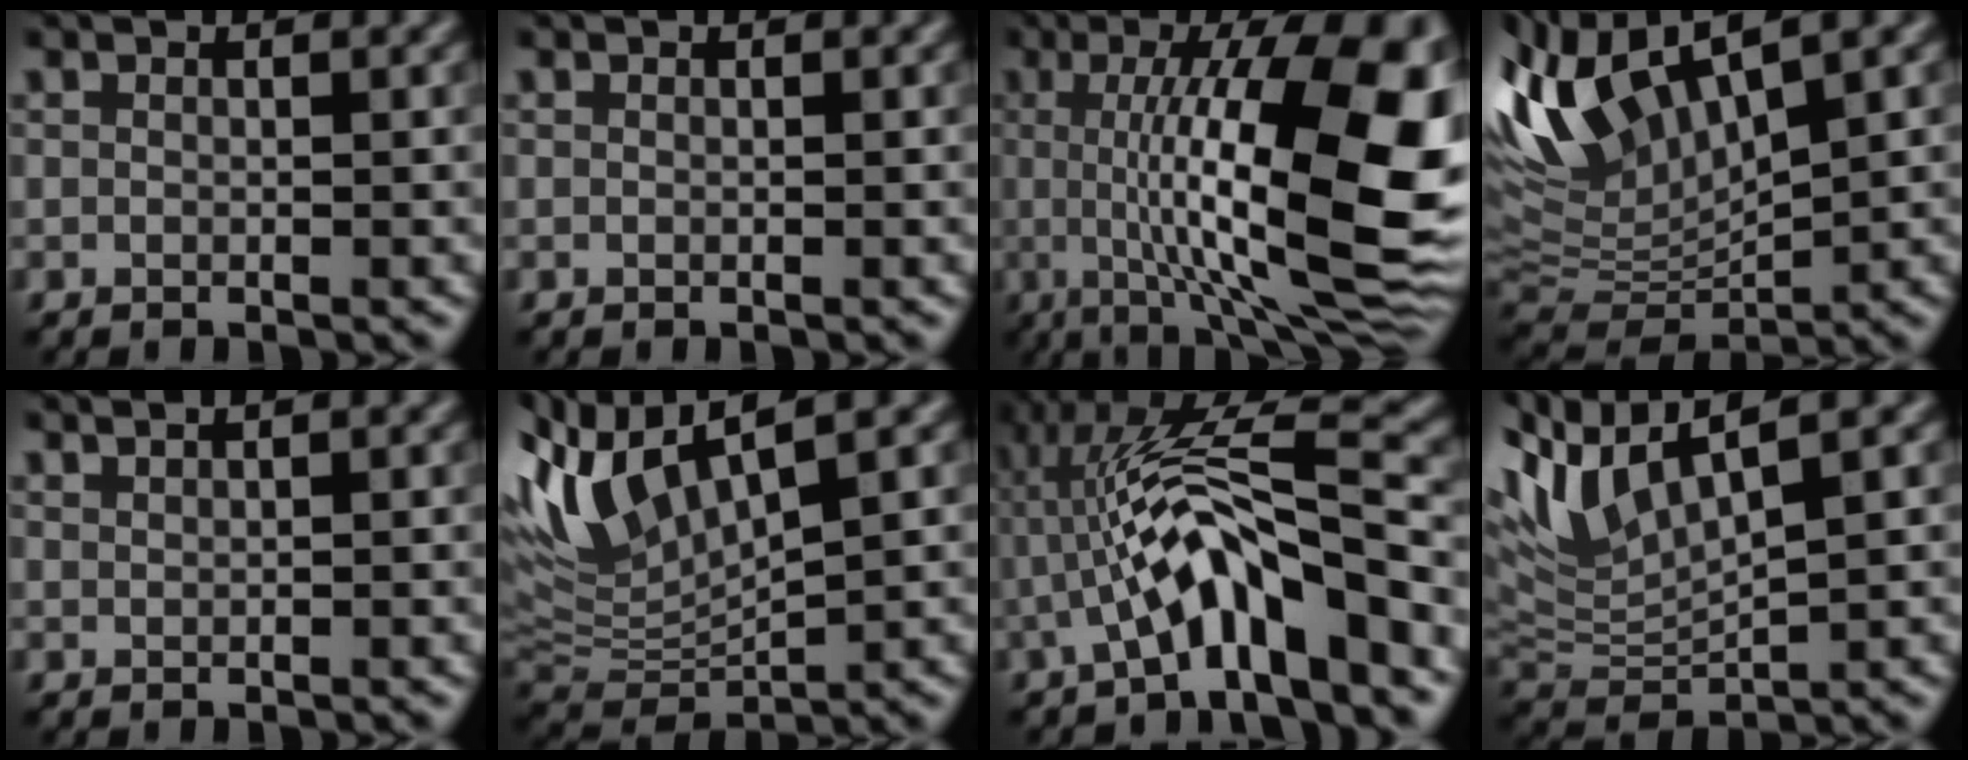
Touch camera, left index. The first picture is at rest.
{"total": 0.0}
{"total": 17.8, "force": [0.4, 5.5, 16.9], "torque": [-0.229, 0.013, 0.005]}
{"total": 10.4, "force": [4.5, 4.2, 8.4], "torque": [-0.197, 0.012, 0.086]}
{"total": 1.5, "force": [1.2, 0.5, 0.7], "torque": [0.002, 0.000, 0.006]}
{"total": 8.6, "force": [4.2, 3.1, 6.8], "torque": [-0.159, 0.014, 0.079]}
{"total": 8.8, "force": [-2.6, 1.9, 8.2], "torque": [-0.146, 0.026, -0.046]}
{"total": 7.2, "force": [4.3, 2.3, 5.3], "torque": [-0.133, 0.018, 0.084]}